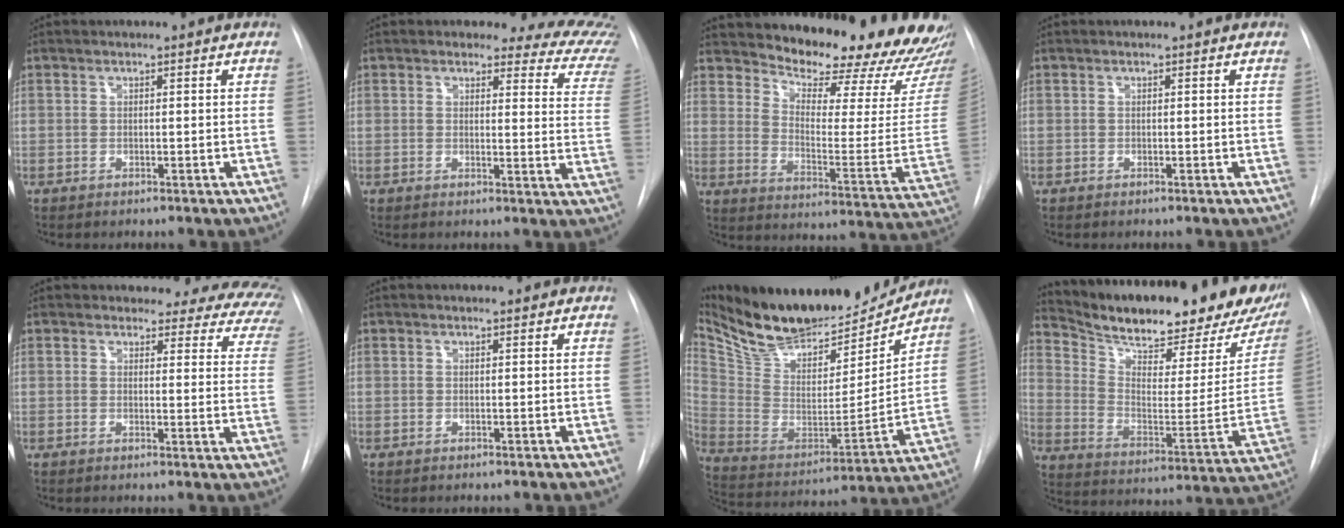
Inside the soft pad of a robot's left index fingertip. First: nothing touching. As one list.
[{"total": 12.5, "force": [11.5, 3.7, 3.3], "torque": [0.003, -0.067, 0.084]}, {"total": 22.4, "force": [21.0, 2.7, 7.3], "torque": [-0.106, -0.105, 0.264]}, {"total": 0.0}, {"total": 14.8, "force": [13.1, 5.8, 4.1], "torque": [-0.016, -0.041, 0.111]}, {"total": 1.3, "force": [1.3, 0.3, 0.2], "torque": [-0.011, 0.010, 0.014]}, {"total": 26.3, "force": [23.4, 7.7, 9.3], "torque": [-0.180, -0.031, 0.363]}, {"total": 27.7, "force": [23.1, 6.9, 13.7], "torque": [-0.222, -0.046, 0.317]}]